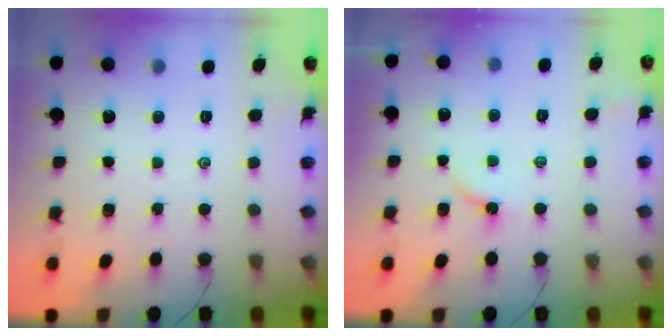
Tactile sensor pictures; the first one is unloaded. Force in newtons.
{"total": 3.0, "press": 3.0, "slide": 0.5}